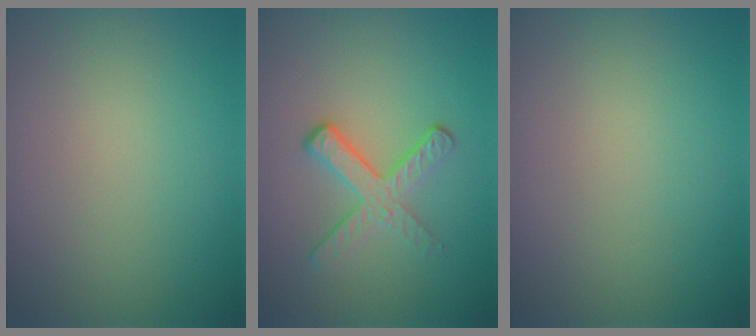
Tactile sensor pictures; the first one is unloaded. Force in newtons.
{"total": 3.2, "press": 2.4, "slide": 2.1}
{"total": 0.0}